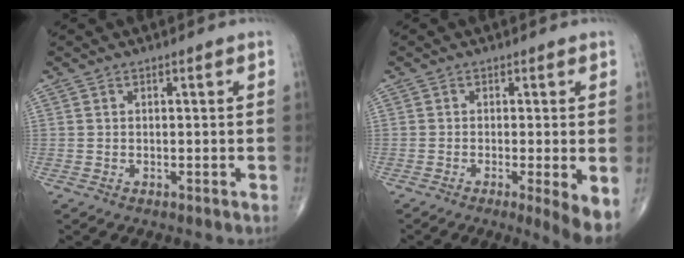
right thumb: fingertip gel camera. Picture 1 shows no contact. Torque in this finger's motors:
{"motor_torque": [0.25, 0.40, -0.02, -0.47, 0.03]}